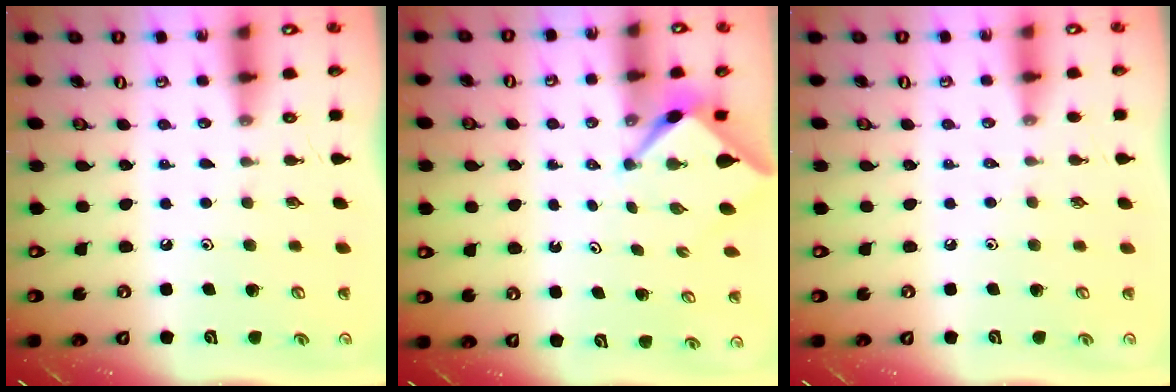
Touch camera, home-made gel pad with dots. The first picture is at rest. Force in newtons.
{"total": 2.5, "press": 2.5, "slide": 0.3}
{"total": 1.2, "press": 1.1, "slide": 0.3}